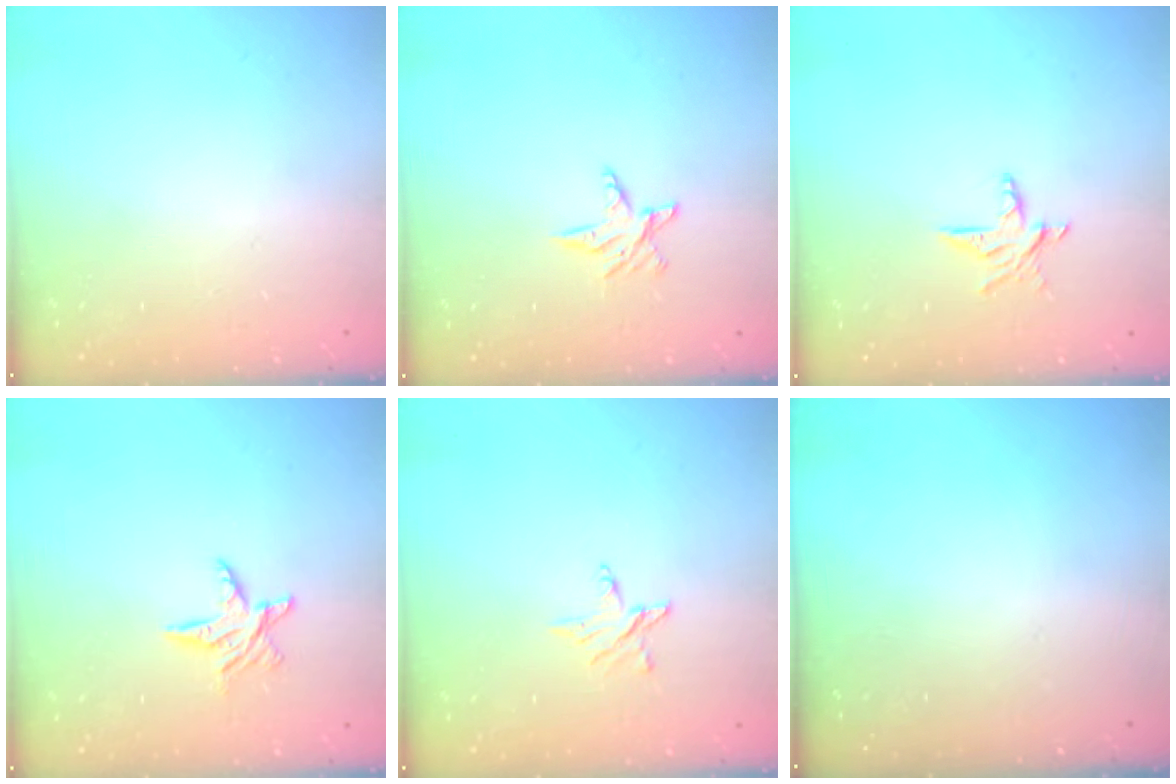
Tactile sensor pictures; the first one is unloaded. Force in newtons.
{"total": 4.0, "press": 4.0, "slide": 0.5}
{"total": 6.3, "press": 6.2, "slide": 0.6}
{"total": 6.1, "press": 6.1, "slide": 0.3}
{"total": 3.9, "press": 3.9, "slide": 0.3}
{"total": 0.0}